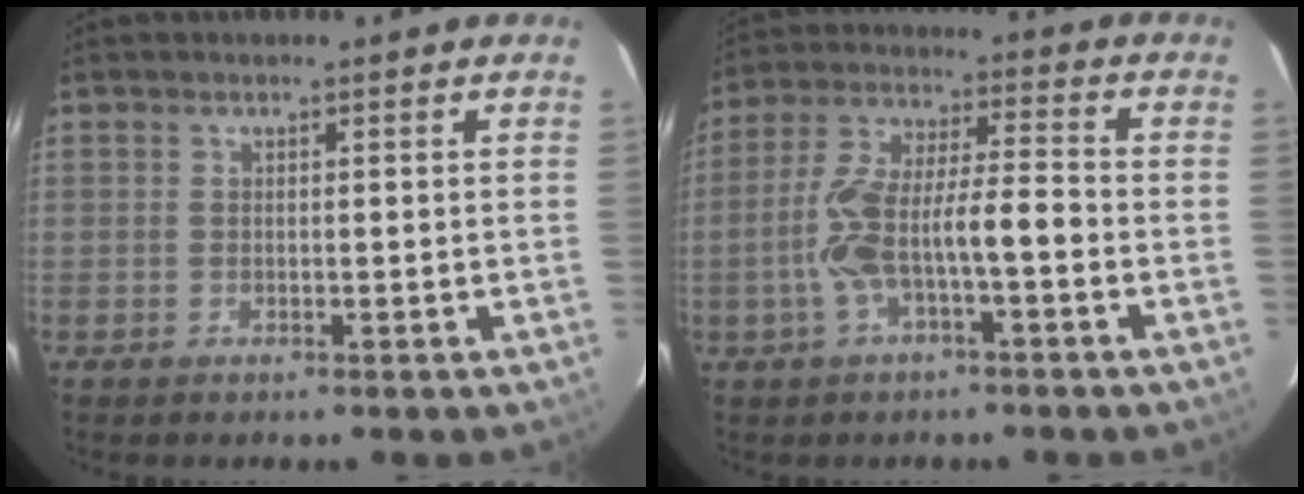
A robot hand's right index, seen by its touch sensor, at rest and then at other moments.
{"total": 10.4, "force": [-3.0, 2.4, 9.7], "torque": [-0.199, 0.026, -0.053]}